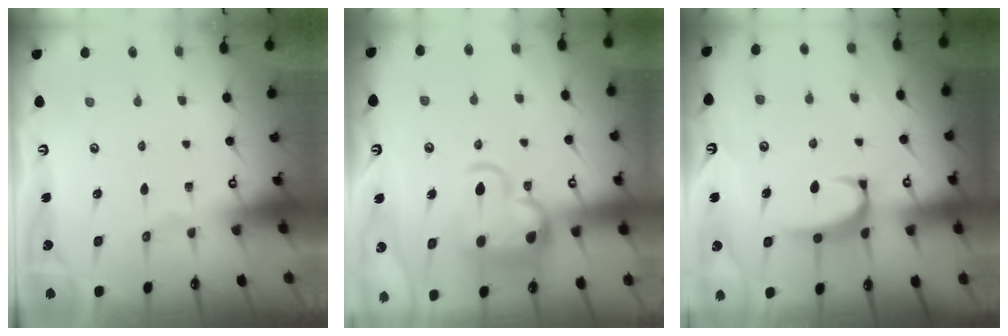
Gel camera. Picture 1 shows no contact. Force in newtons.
{"total": 9.1, "press": 8.9, "slide": 1.9}
{"total": 2.3, "press": 2.2, "slide": 0.6}